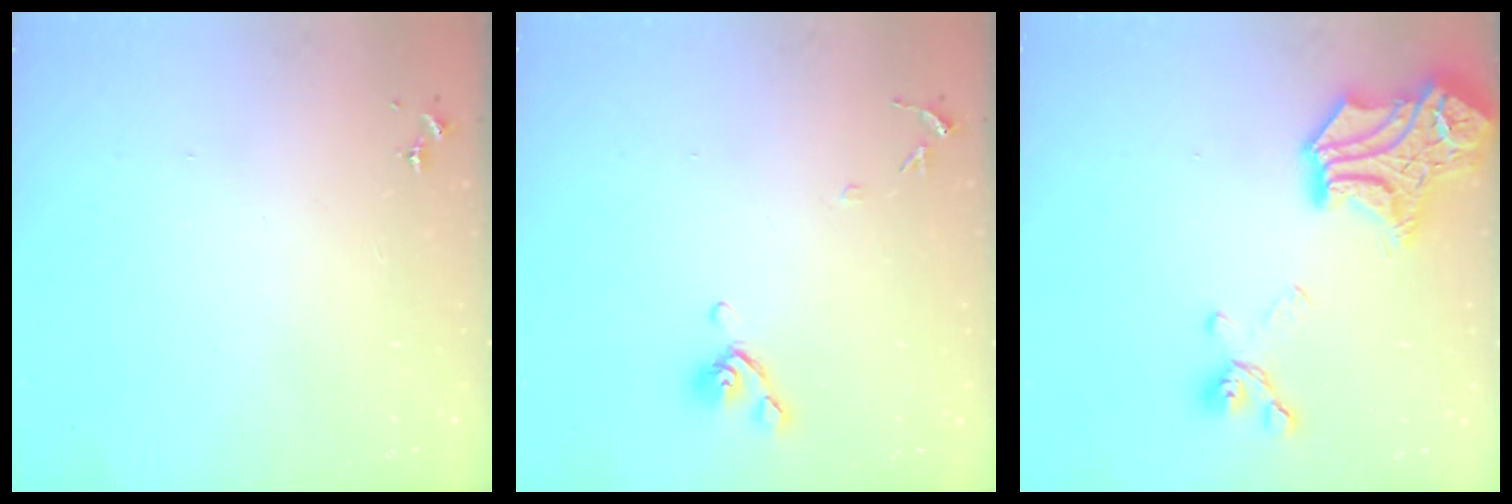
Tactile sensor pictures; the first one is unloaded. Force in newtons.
{"total": 7.7, "press": 7.6, "slide": 1.4}
{"total": 22.8, "press": 22.8, "slide": 0.7}